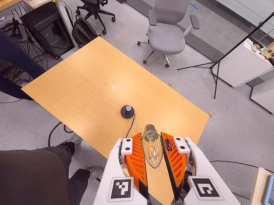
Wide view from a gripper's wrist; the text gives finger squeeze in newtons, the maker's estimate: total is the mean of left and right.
{"total": 10.6, "left": 10.2, "right": 11.0}